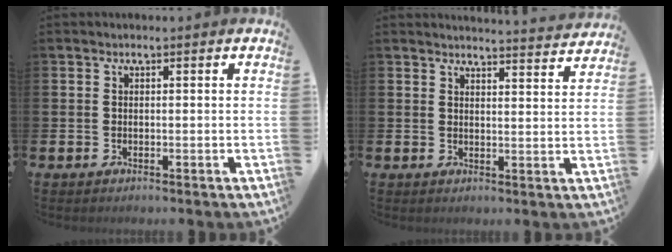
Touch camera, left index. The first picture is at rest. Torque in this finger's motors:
{"motor_torque": [0.42, -0.65, 0.08, 0.01]}